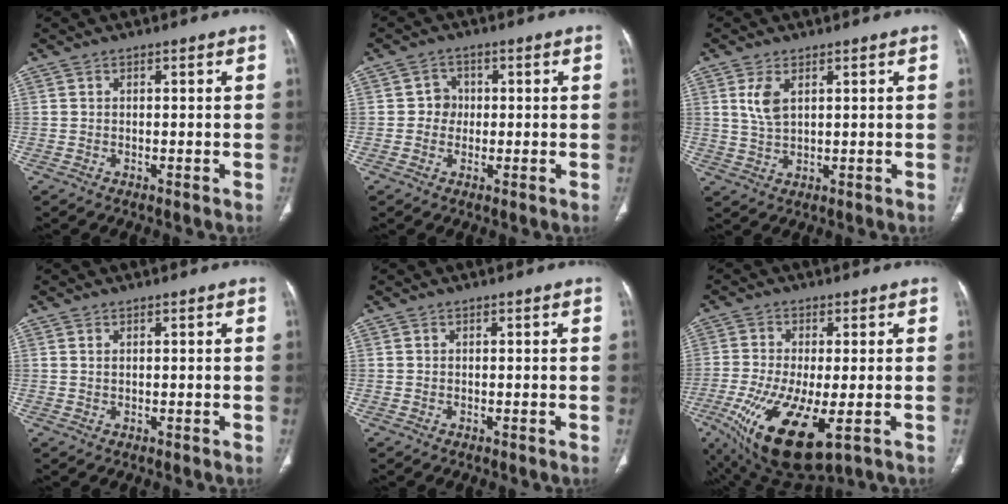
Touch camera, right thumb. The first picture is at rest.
{"total": 3.1, "force": [0.0, 2.9, 1.0], "torque": [0.008, 0.009, -0.005]}
{"total": 4.3, "force": [1.8, 2.0, 3.4], "torque": [-0.073, -0.006, 0.043]}
{"total": 0.7, "force": [0.4, 0.3, 0.5], "torque": [-0.012, 0.003, 0.010]}
{"total": 0.0}
{"total": 17.4, "force": [-6.2, 6.1, 15.1], "torque": [-0.317, -0.031, -0.092]}